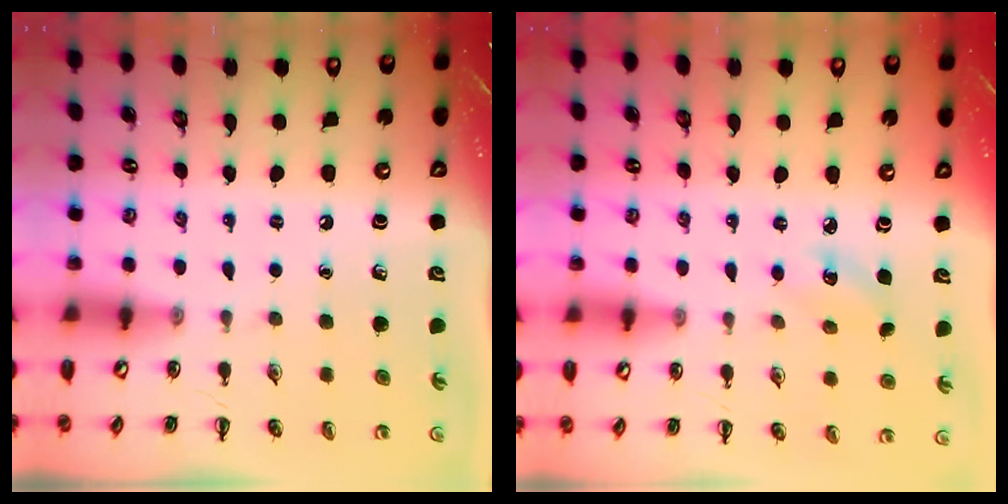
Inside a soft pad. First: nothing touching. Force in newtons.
{"total": 4.0, "press": 3.8, "slide": 1.0}